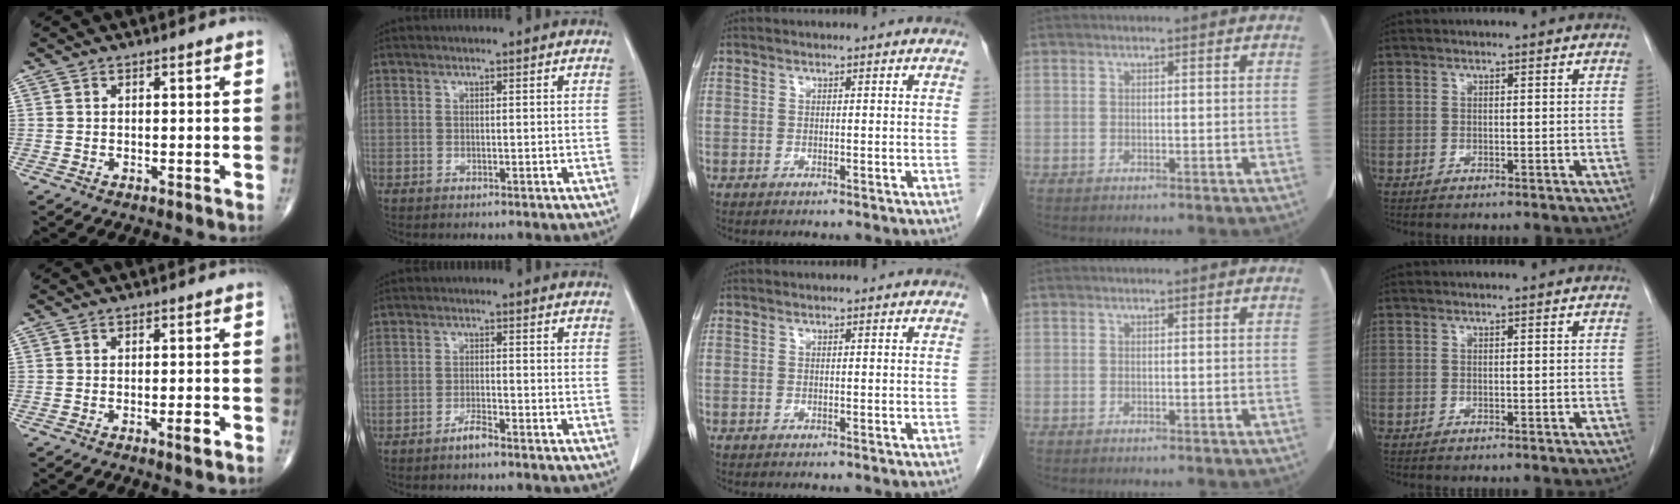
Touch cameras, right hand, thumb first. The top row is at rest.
{"thumb": {"total": 2.3, "force": [-1.0, 0.4, 2.0], "torque": [-0.033, -0.003, -0.018]}, "index": {"total": 2.2, "force": [-1.8, 0.1, 1.2], "torque": [-0.027, -0.001, -0.031]}}